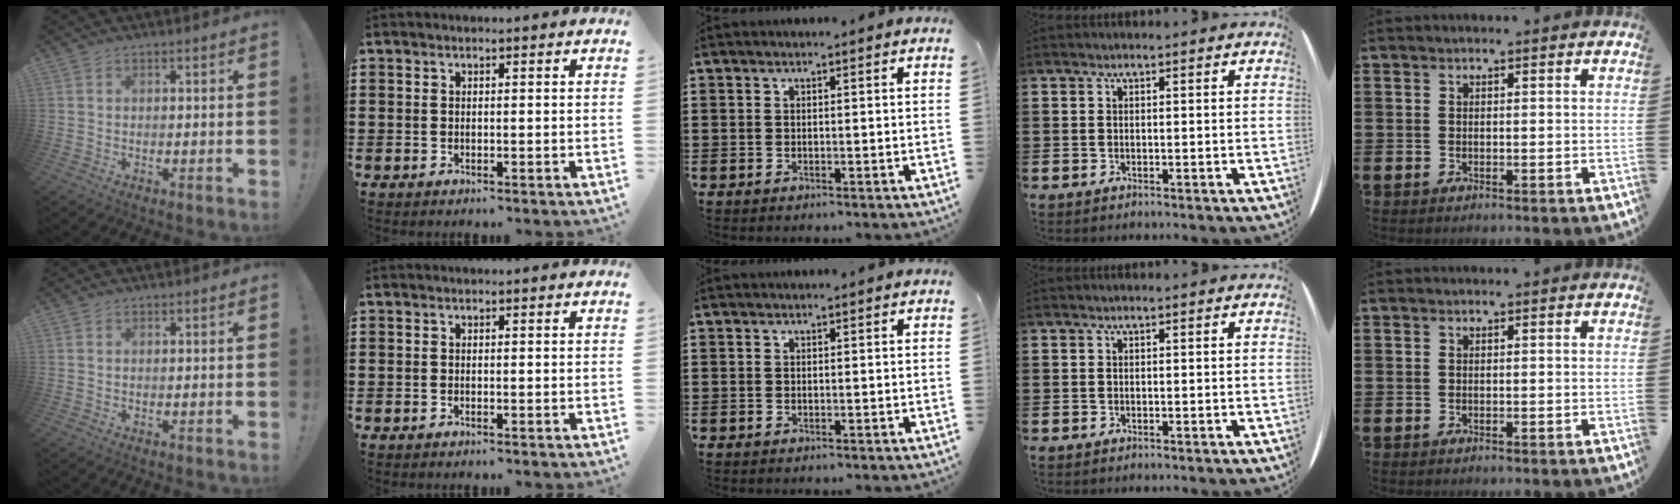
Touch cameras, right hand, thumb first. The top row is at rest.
{}